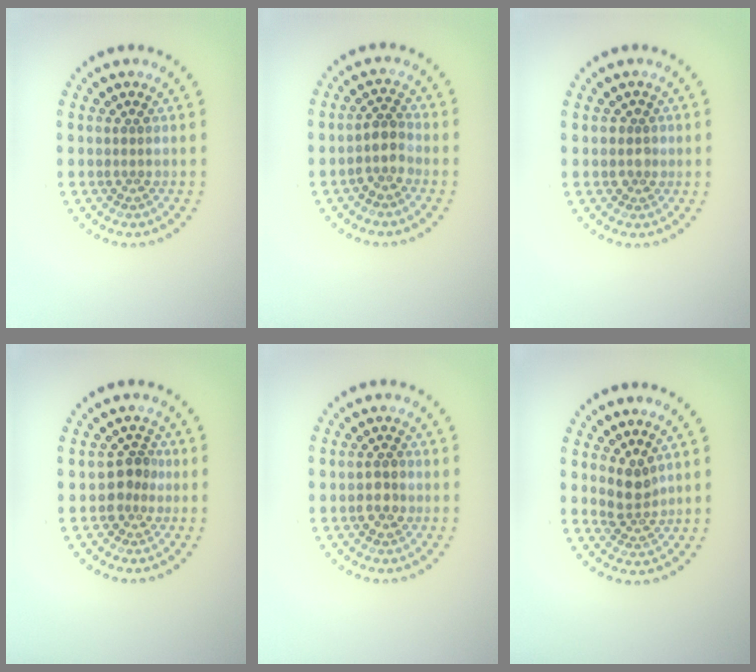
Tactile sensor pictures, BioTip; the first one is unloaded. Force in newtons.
{"total": 2.2, "press": 1.6, "slide": 1.4}
{"total": 1.4, "press": 1.2, "slide": 0.8}
{"total": 2.2, "press": 1.7, "slide": 1.4}
{"total": 1.7, "press": 1.7, "slide": 0.2}
{"total": 2.2, "press": 1.8, "slide": 1.3}